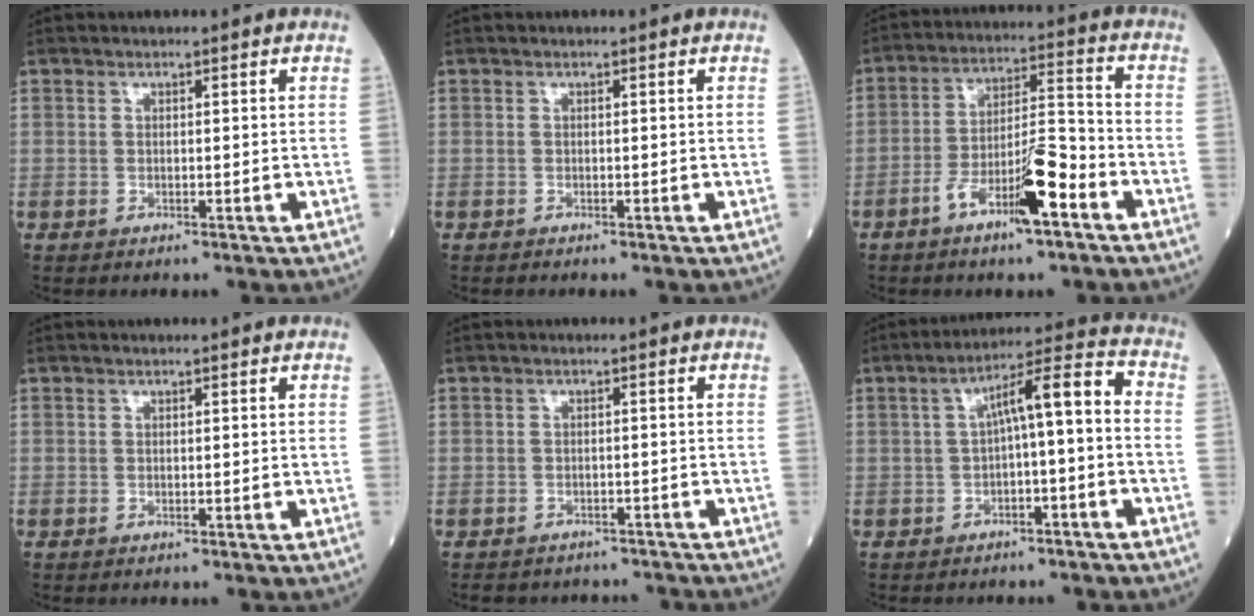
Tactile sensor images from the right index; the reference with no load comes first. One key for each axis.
{"total": 0.0}
{"total": 10.4, "fx": -5.5, "fy": 1.6, "fz": 8.7, "tx": -0.154, "ty": 0.007, "tz": -0.096}
{"total": 0.0}
{"total": 6.6, "fx": -6.0, "fy": 2.8, "fz": 0.1, "tx": 0.000, "ty": 0.012, "tz": -0.069}
{"total": 8.1, "fx": -0.5, "fy": 1.4, "fz": 7.9, "tx": -0.123, "ty": 0.041, "tz": -0.009}